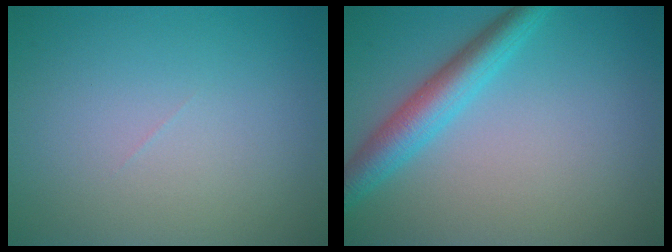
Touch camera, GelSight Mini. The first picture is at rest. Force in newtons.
{"total": 4.2, "press": 4.2, "slide": 0.1}